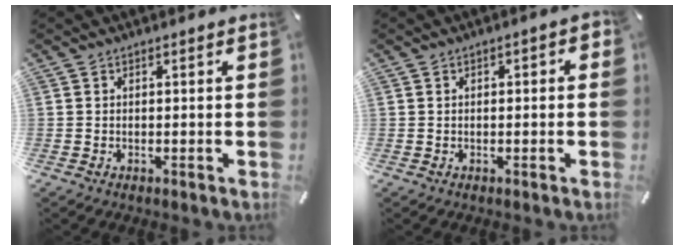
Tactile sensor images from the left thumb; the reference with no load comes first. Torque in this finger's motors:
{"motor_torque": [-0.02, -0.11, 0.09, 0.17, -0.01]}